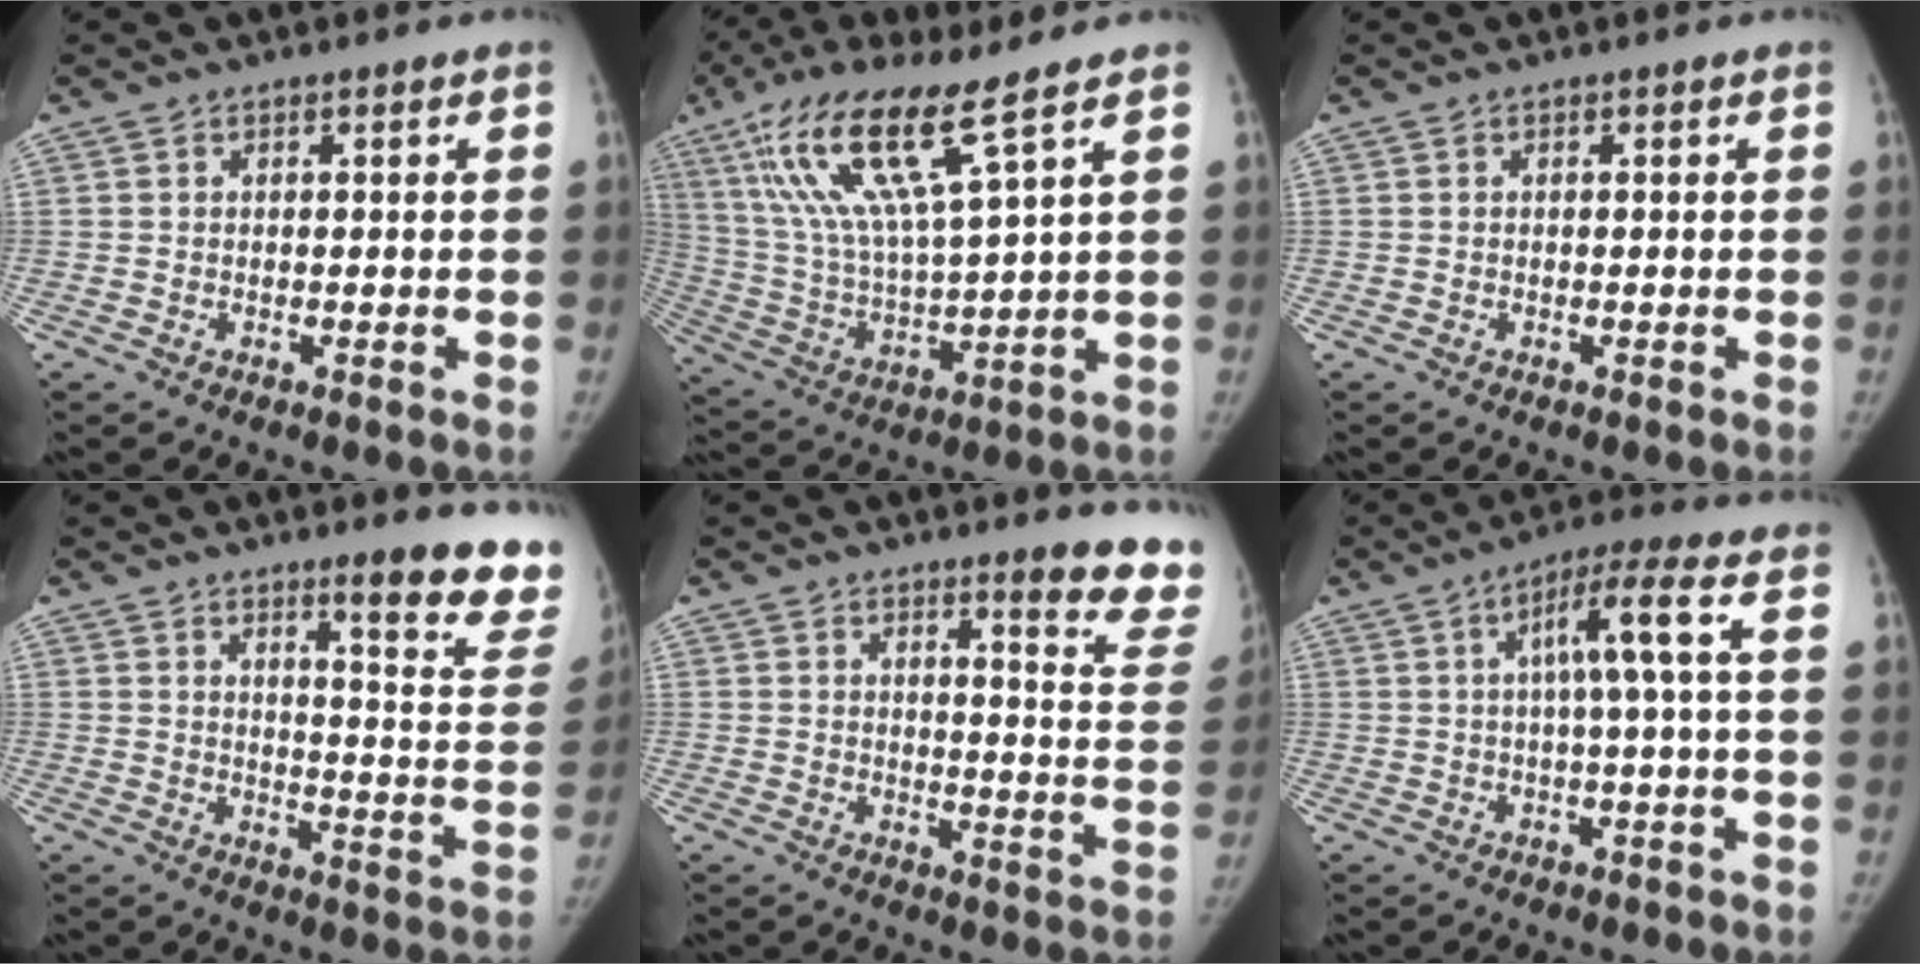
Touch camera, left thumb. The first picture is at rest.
{"total": 17.2, "force": [9.7, 1.8, 14.2], "torque": [-0.292, -0.035, 0.192]}
{"total": 0.0}
{"total": 14.7, "force": [11.0, 2.4, 9.5], "torque": [-0.081, -0.082, 0.137]}
{"total": 11.9, "force": [9.8, 1.8, 6.5], "torque": [-0.042, -0.078, 0.102]}
{"total": 7.1, "force": [1.0, -0.3, 7.1], "torque": [-0.139, 0.020, 0.017]}